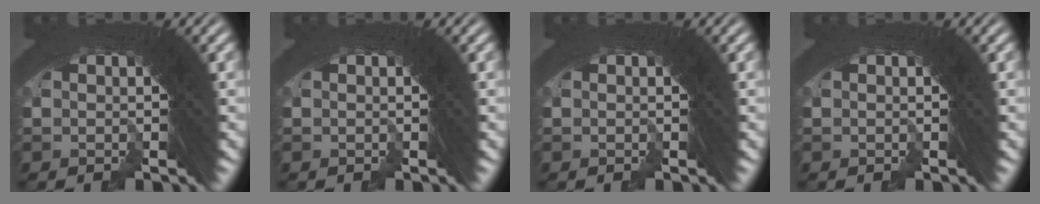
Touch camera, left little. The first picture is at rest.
{"total": 0.0}
{"total": 0.0}
{"total": 0.0}